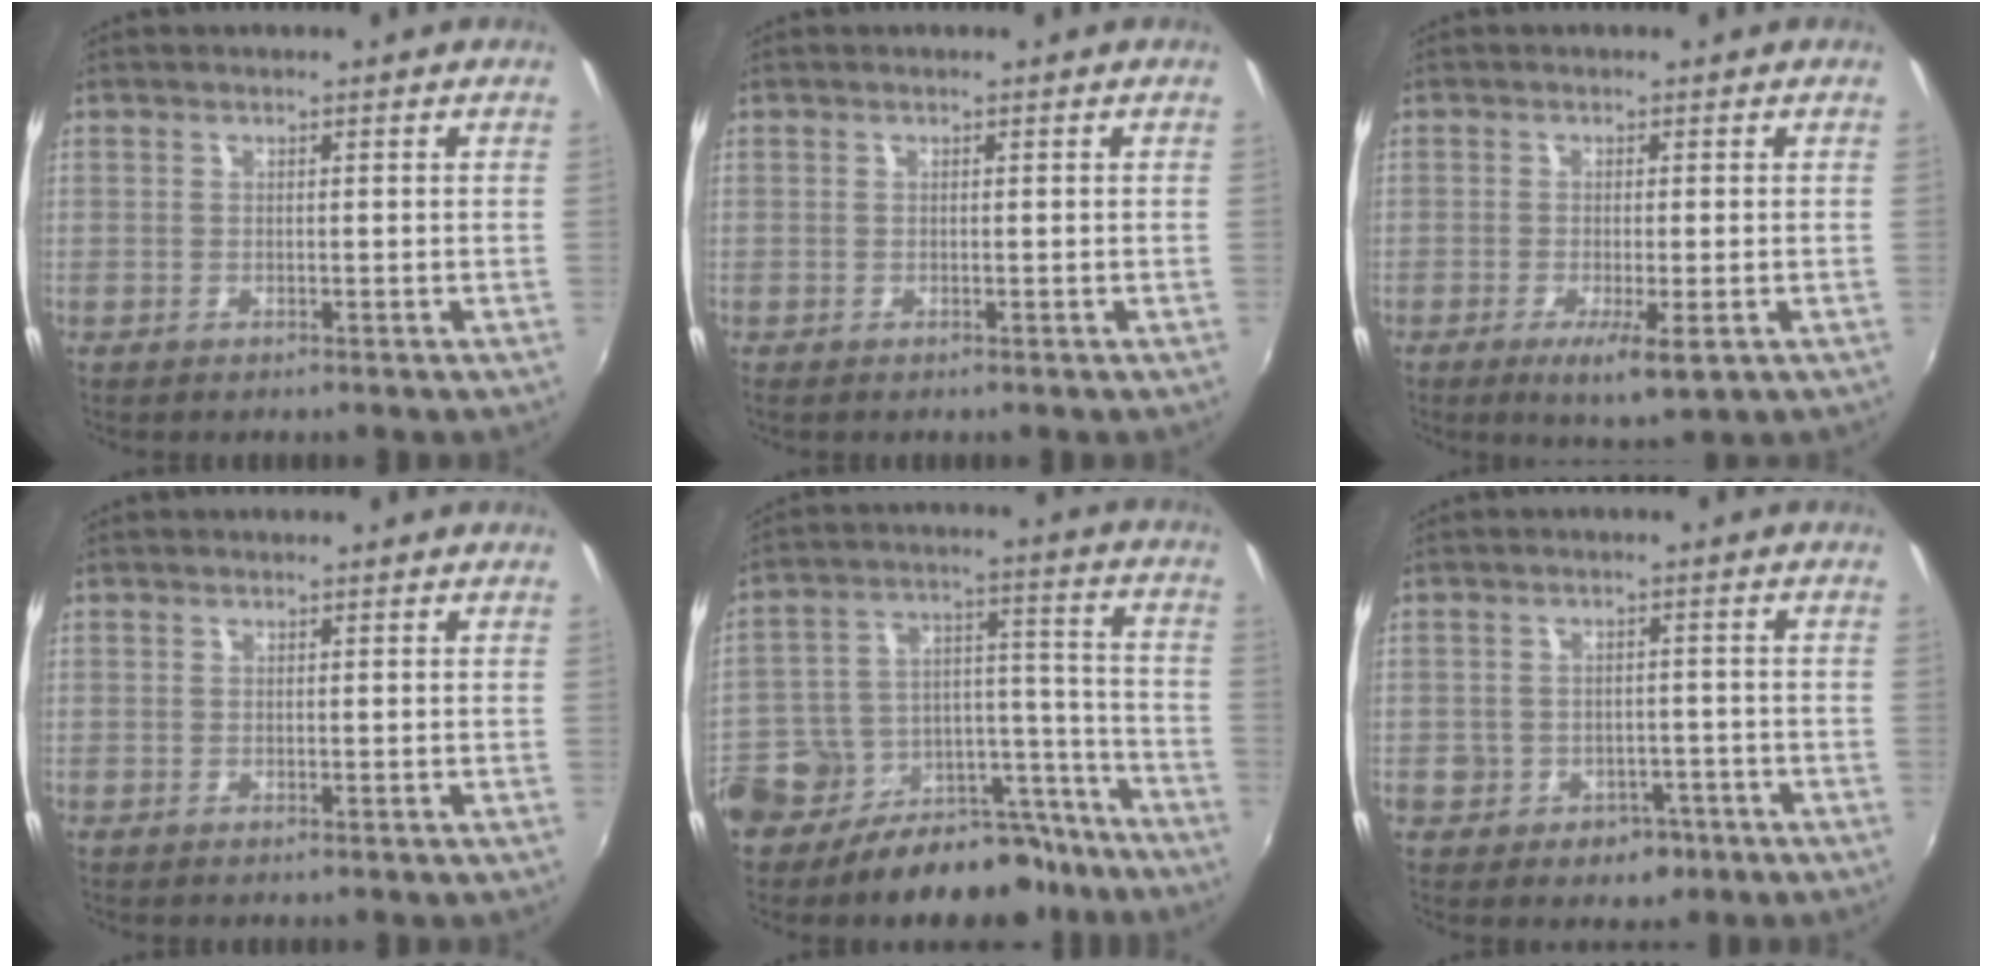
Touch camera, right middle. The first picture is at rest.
{"total": 0.0}
{"total": 5.3, "force": [-2.3, 0.7, 4.8], "torque": [-0.093, -0.015, -0.036]}
{"total": 0.0}
{"total": 19.5, "force": [-13.5, 11.1, 8.6], "torque": [-0.176, 0.045, -0.177]}
{"total": 6.1, "force": [-2.6, 5.1, 2.0], "torque": [-0.052, 0.008, -0.027]}